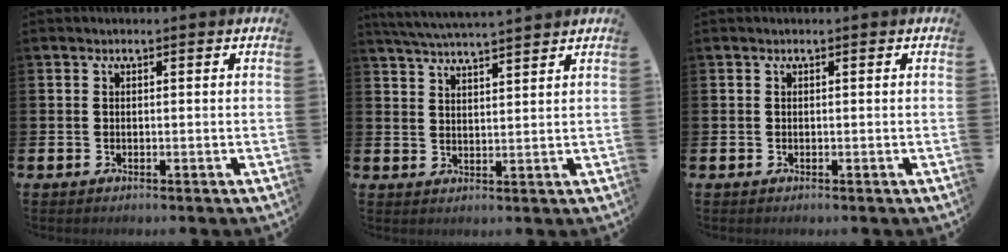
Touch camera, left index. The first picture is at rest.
{"total": 4.8, "force": [4.7, -0.2, 0.9], "torque": [-0.038, -0.018, 0.087]}
{"total": 0.0}